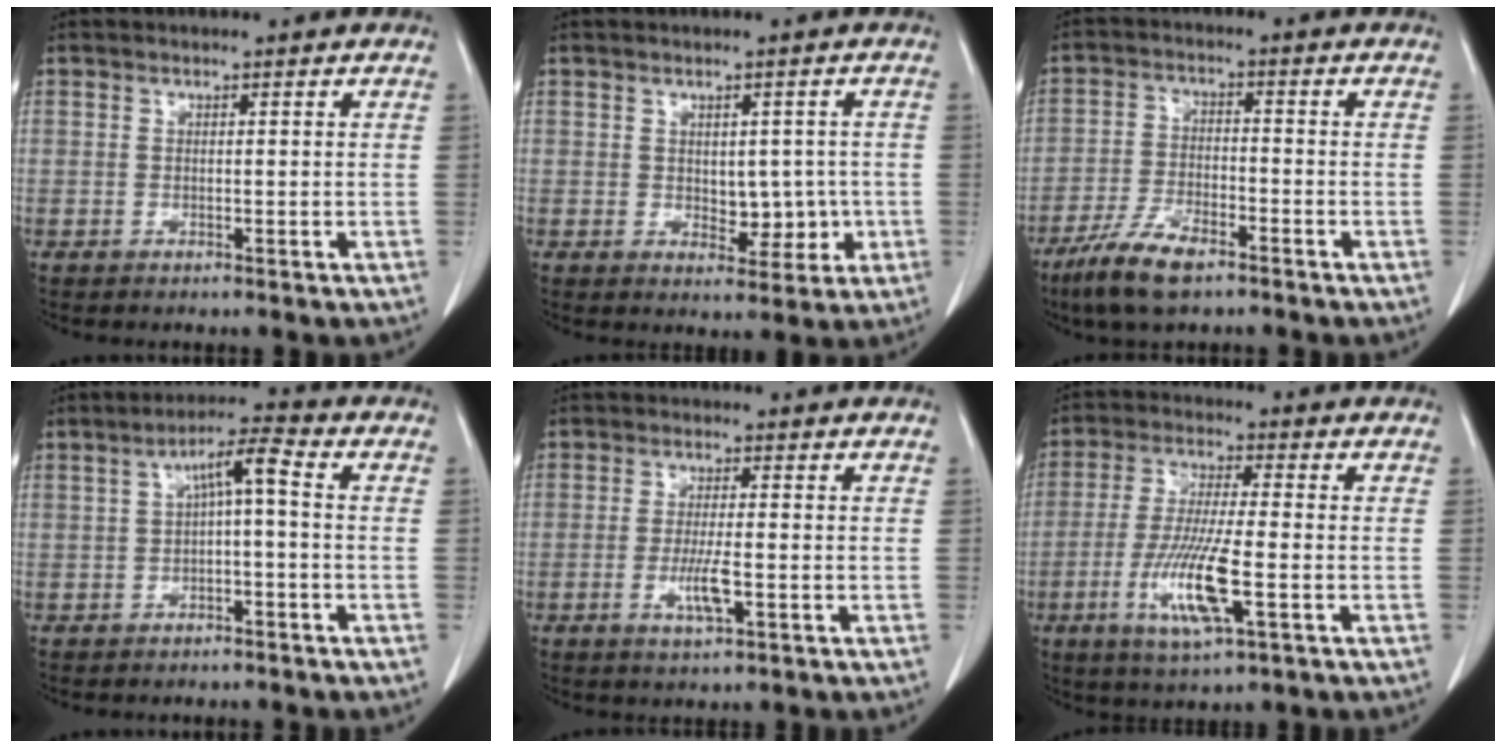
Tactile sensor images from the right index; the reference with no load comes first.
{"total": 5.7, "force": [-0.4, 3.6, 4.4], "torque": [-0.054, 0.010, 0.009]}
{"total": 8.9, "force": [-6.1, 2.7, 5.9], "torque": [-0.123, -0.013, -0.112]}
{"total": 5.5, "force": [0.3, 1.1, 5.4], "torque": [-0.098, 0.023, 0.007]}
{"total": 4.8, "force": [-1.4, 0.9, 4.5], "torque": [-0.090, -0.005, -0.022]}
{"total": 11.3, "force": [-3.7, 1.4, 10.6], "torque": [-0.214, -0.018, -0.068]}